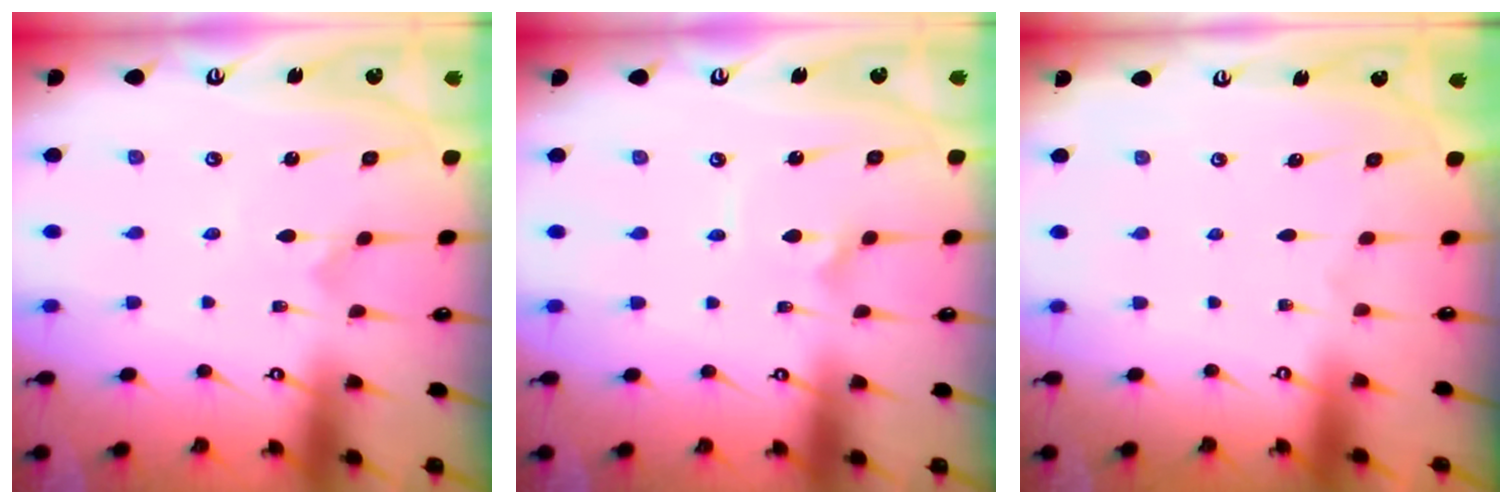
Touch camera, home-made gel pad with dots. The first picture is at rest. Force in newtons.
{"total": 1.7, "press": 1.7, "slide": 0.3}
{"total": 0.0}